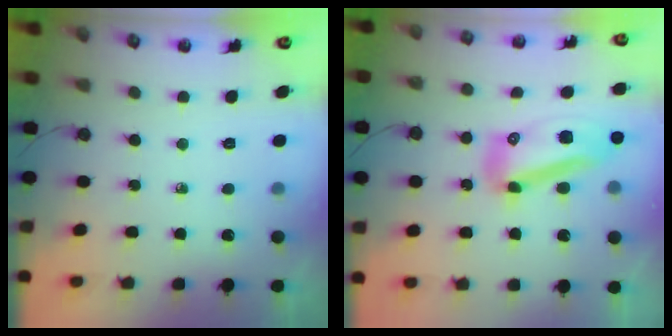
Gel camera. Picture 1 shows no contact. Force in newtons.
{"total": 12.2, "press": 12.1, "slide": 1.2}